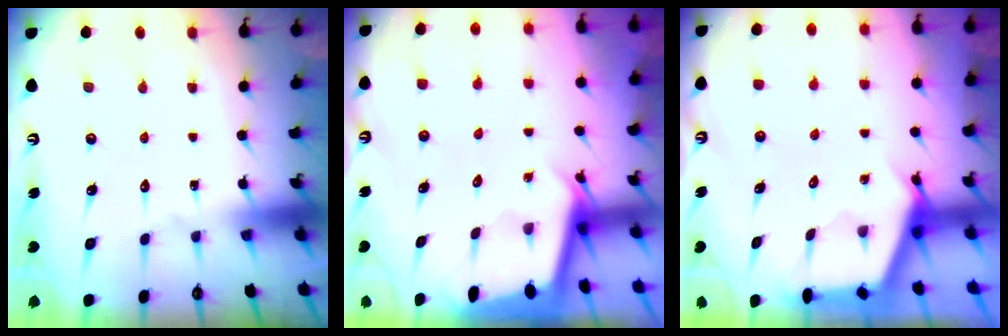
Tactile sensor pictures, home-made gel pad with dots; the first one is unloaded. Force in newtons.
{"total": 2.1, "press": 2.1, "slide": 0.1}
{"total": 2.6, "press": 2.6, "slide": 0.3}